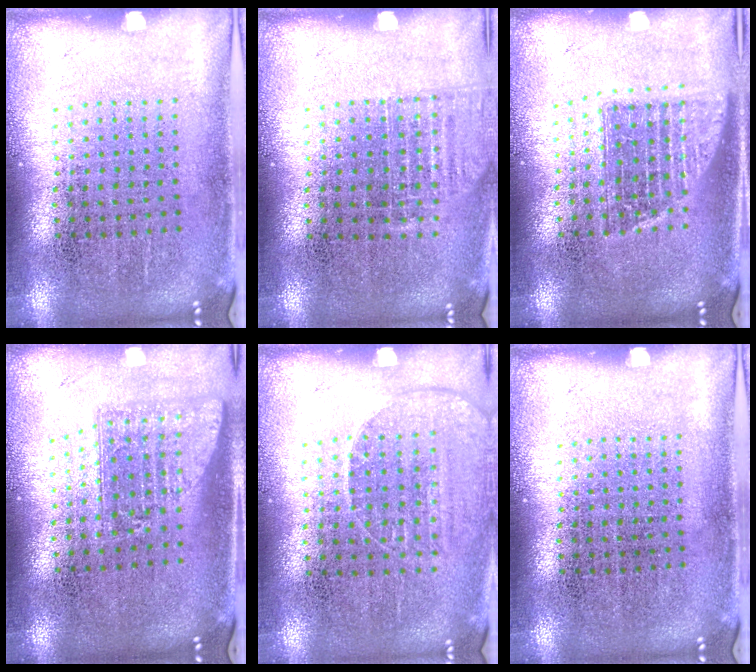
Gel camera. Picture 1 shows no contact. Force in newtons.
{"total": 0.9, "press": 0.8, "slide": 0.3}
{"total": 1.3, "press": 1.1, "slide": 0.8}
{"total": 1.6, "press": 1.1, "slide": 1.0}
{"total": 1.4, "press": 1.3, "slide": 0.6}
{"total": 0.0}